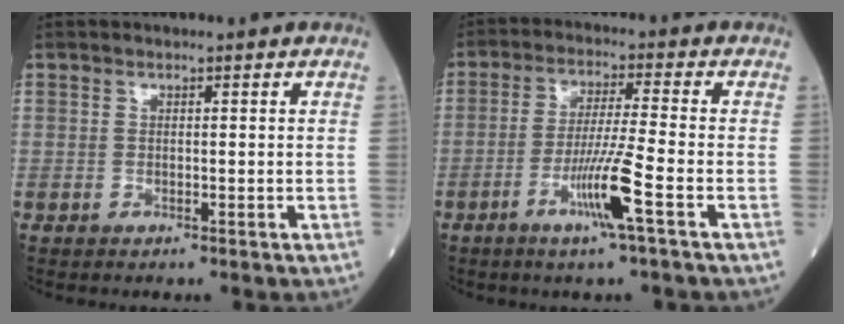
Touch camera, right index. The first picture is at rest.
{"total": 8.1, "force": [-3.5, -1.1, 7.2], "torque": [-0.140, -0.014, -0.069]}